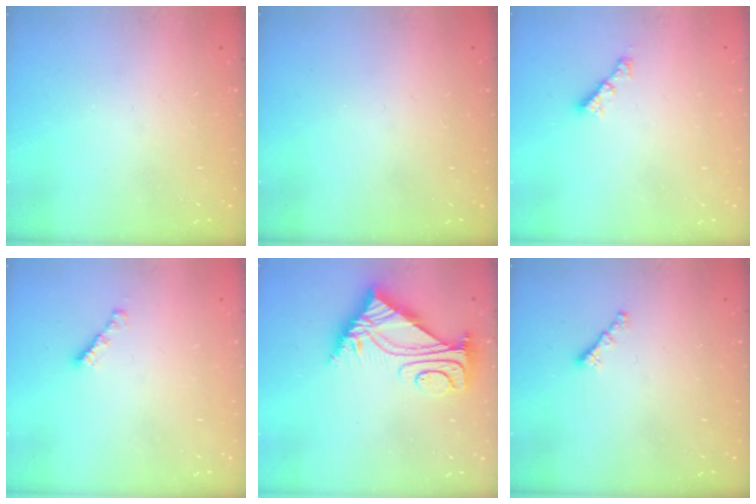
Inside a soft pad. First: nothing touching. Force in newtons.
{"total": 0.0}
{"total": 2.4, "press": 2.4, "slide": 0.3}
{"total": 2.3, "press": 2.3, "slide": 0.2}
{"total": 6.8, "press": 6.8, "slide": 0.5}
{"total": 0.6, "press": 0.5, "slide": 0.4}